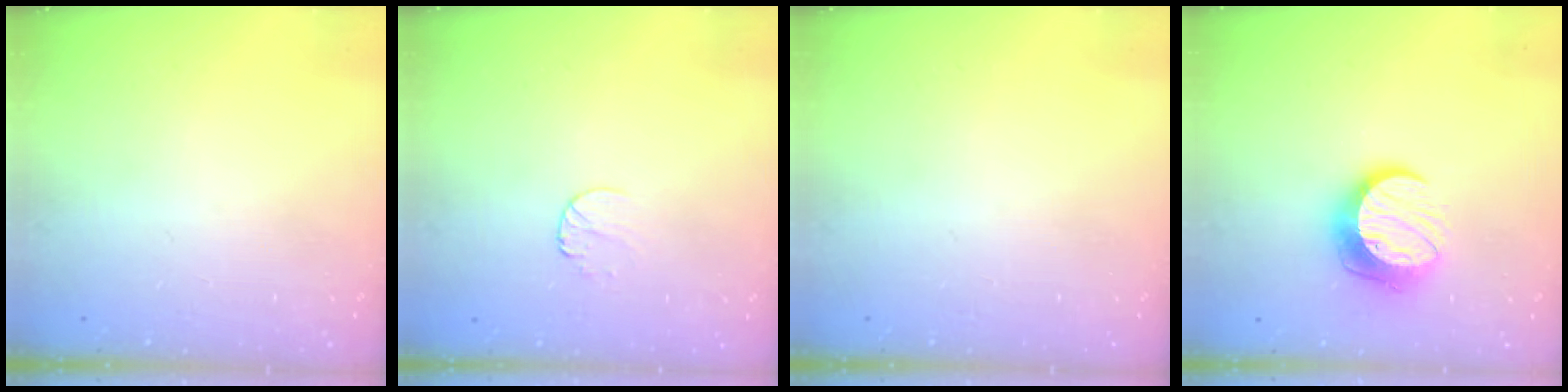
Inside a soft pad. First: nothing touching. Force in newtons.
{"total": 5.5, "press": 5.5, "slide": 0.5}
{"total": 0.0}
{"total": 11.4, "press": 11.4, "slide": 0.5}